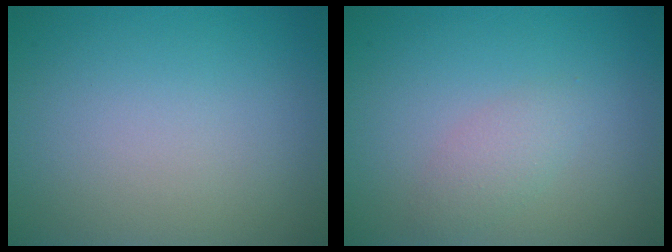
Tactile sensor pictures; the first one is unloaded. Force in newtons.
{"total": 1.6, "press": 1.6, "slide": 0.1}